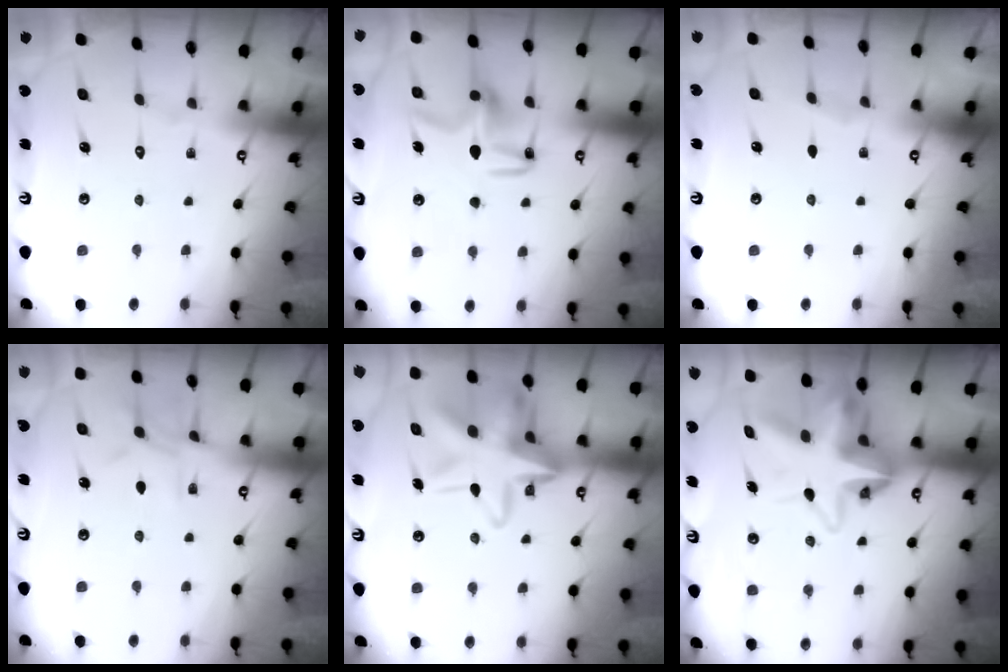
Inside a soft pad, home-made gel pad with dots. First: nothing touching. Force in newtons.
{"total": 9.6, "press": 9.6, "slide": 0.2}
{"total": 1.6, "press": 1.5, "slide": 0.3}
{"total": 6.3, "press": 6.3, "slide": 0.6}
{"total": 17.0, "press": 16.8, "slide": 2.3}
{"total": 11.0, "press": 10.8, "slide": 2.1}